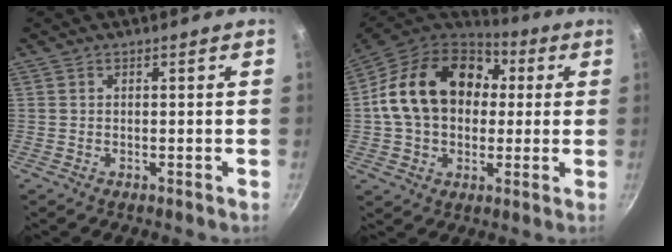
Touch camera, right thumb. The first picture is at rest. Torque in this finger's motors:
{"motor_torque": [0.83, 4.18, 1.05, -0.81, 0.19]}